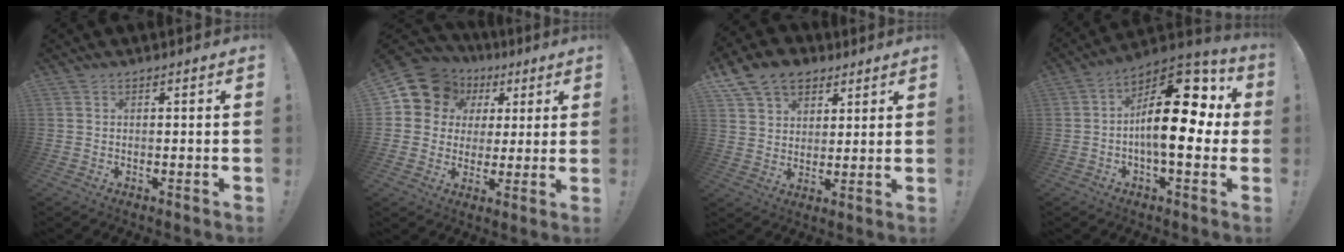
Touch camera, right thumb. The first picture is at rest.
{"total": 11.5, "force": [4.5, 10.0, 3.4], "torque": [-0.050, -0.023, 0.092]}
{"total": 11.6, "force": [6.8, 8.3, 4.3], "torque": [-0.075, -0.031, 0.135]}
{"total": 21.0, "force": [2.0, 9.9, 18.4], "torque": [-0.272, -0.007, 0.036]}